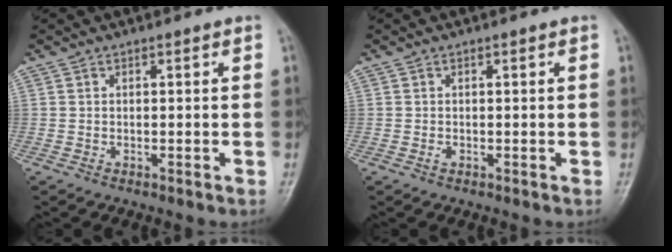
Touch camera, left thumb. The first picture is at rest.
{"total": 0.8, "force": [-0.1, 0.4, 0.7], "torque": [-0.007, 0.003, 0.000]}